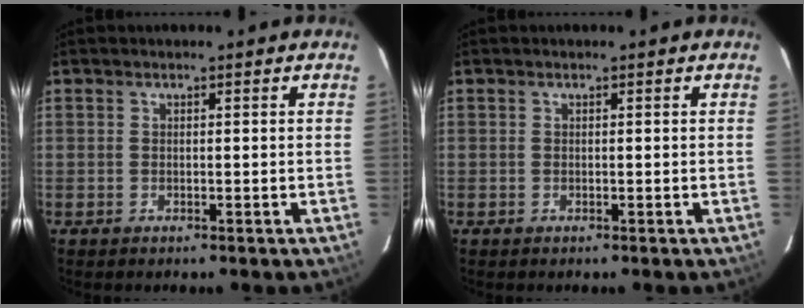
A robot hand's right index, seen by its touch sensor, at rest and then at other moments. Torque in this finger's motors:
{"motor_torque": [0.00, 0.00, 0.02, 0.00]}